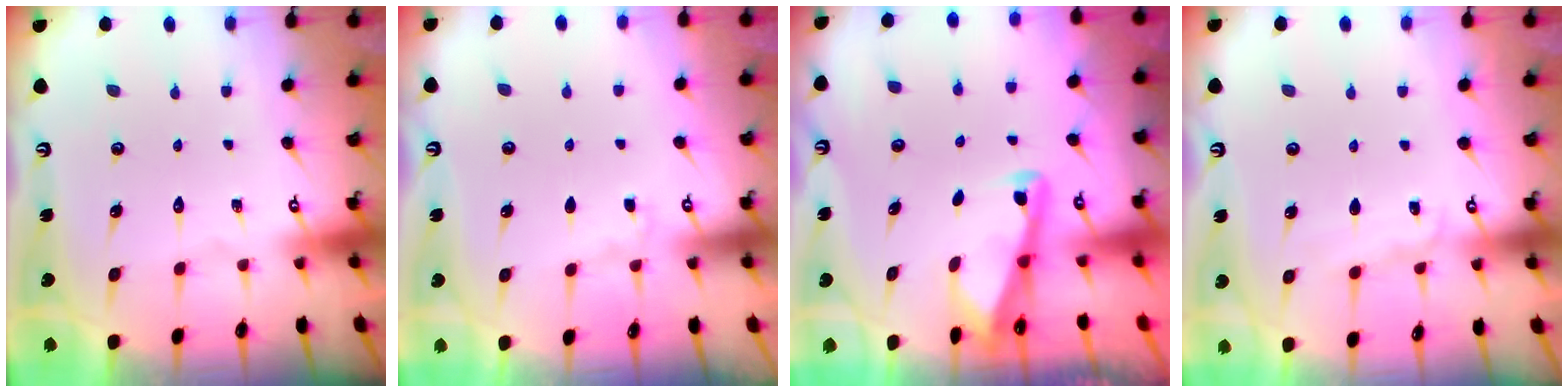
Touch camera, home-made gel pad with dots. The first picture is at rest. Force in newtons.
{"total": 3.2, "press": 3.2, "slide": 0.5}
{"total": 3.0, "press": 2.9, "slide": 0.3}
{"total": 5.8, "press": 5.8, "slide": 0.7}